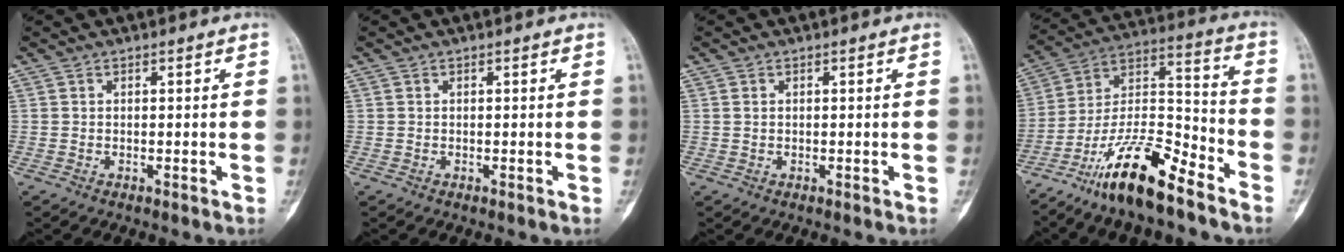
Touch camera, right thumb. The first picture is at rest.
{"total": 0.0}
{"total": 0.6, "force": [0.0, 0.5, 0.4], "torque": [-0.008, 0.001, 0.000]}
{"total": 17.3, "force": [-12.1, 4.3, 11.5], "torque": [-0.202, 0.083, -0.222]}